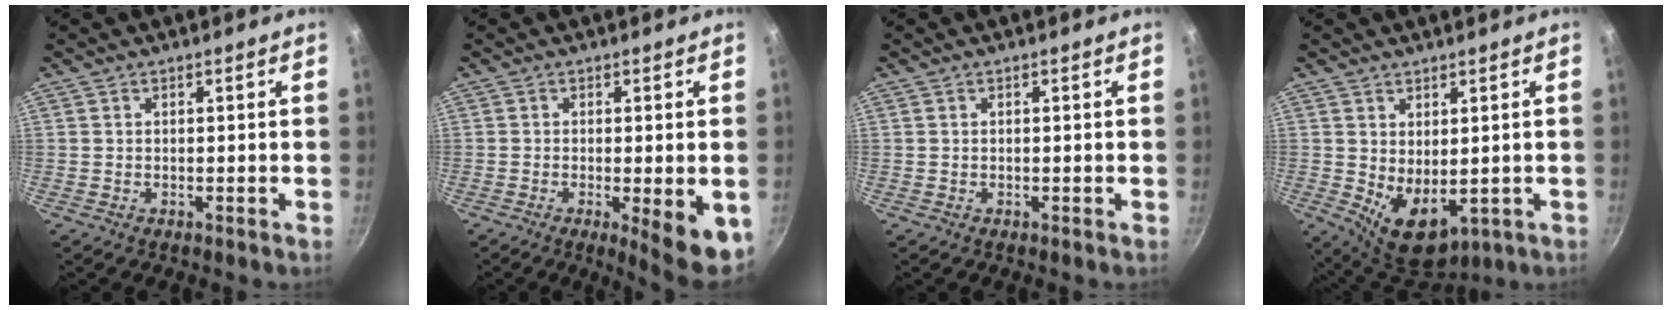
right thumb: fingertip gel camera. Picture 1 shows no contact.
{"total": 9.2, "force": [-3.3, 2.2, 8.3], "torque": [-0.107, -0.018, -0.042]}
{"total": 0.0}
{"total": 9.5, "force": [-1.2, 5.4, 7.8], "torque": [-0.110, -0.011, 0.010]}